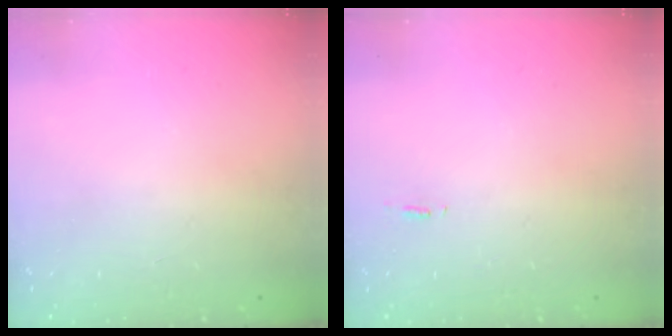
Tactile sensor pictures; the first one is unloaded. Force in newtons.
{"total": 13.4, "press": 4.9, "slide": 12.4}